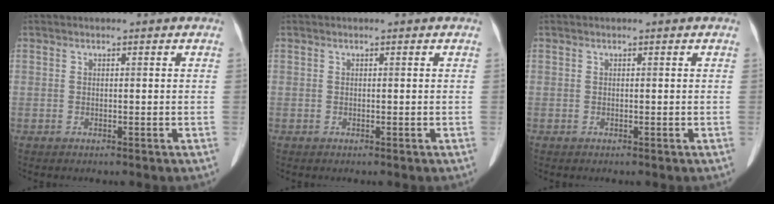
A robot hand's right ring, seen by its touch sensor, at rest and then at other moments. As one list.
[{"total": 0.0}, {"total": 0.0}]